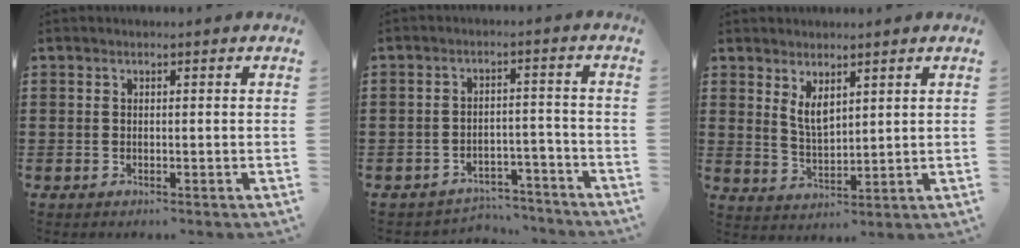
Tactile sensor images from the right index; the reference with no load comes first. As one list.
[{"total": 4.1, "force": [-4.0, 0.9, 0.7], "torque": [-0.013, 0.010, -0.081]}, {"total": 3.9, "force": [2.3, 1.6, 2.7], "torque": [-0.059, 0.001, 0.043]}]